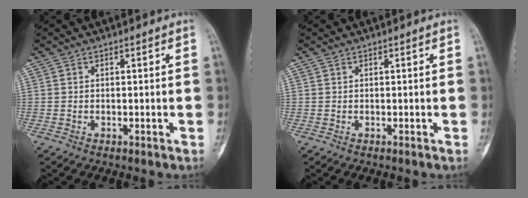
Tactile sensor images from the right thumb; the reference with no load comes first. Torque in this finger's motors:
{"motor_torque": [-0.05, 0.20, -0.01, -0.13, 0.02]}